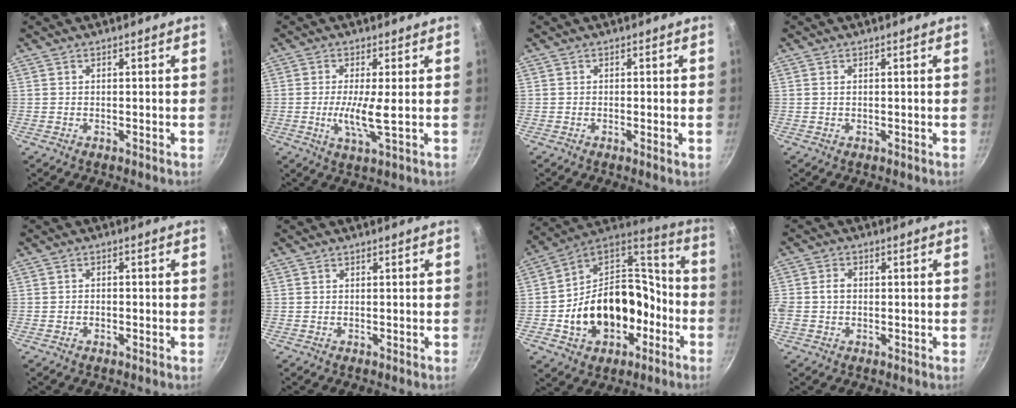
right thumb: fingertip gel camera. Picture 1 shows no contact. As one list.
[{"total": 6.1, "force": [-0.3, 0.7, 6.1], "torque": [-0.128, -0.012, -0.007]}, {"total": 0.9, "force": [-0.2, 0.1, 0.9], "torque": [-0.017, -0.002, -0.006]}, {"total": 0.5, "force": [0.1, 0.3, 0.4], "torque": [-0.008, 0.001, 0.002]}, {"total": 1.3, "force": [-0.6, 0.9, 0.7], "torque": [-0.014, 0.007, -0.012]}, {"total": 0.0}, {"total": 22.2, "force": [-6.0, 16.4, 13.8], "torque": [-0.206, 0.072, -0.083]}, {"total": 3.4, "force": [-0.2, 2.7, 2.2], "torque": [-0.039, 0.012, -0.009]}]